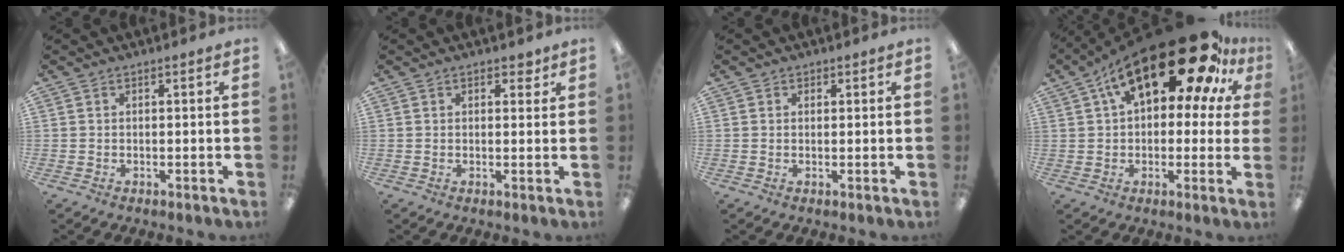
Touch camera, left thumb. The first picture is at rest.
{"total": 2.0, "force": [1.2, 1.2, 1.0], "torque": [-0.005, -0.003, 0.018]}
{"total": 0.8, "force": [0.5, 0.7, 0.1], "torque": [0.007, -0.001, 0.008]}
{"total": 24.1, "force": [13.2, 9.9, 17.6], "torque": [-0.275, -0.072, 0.216]}